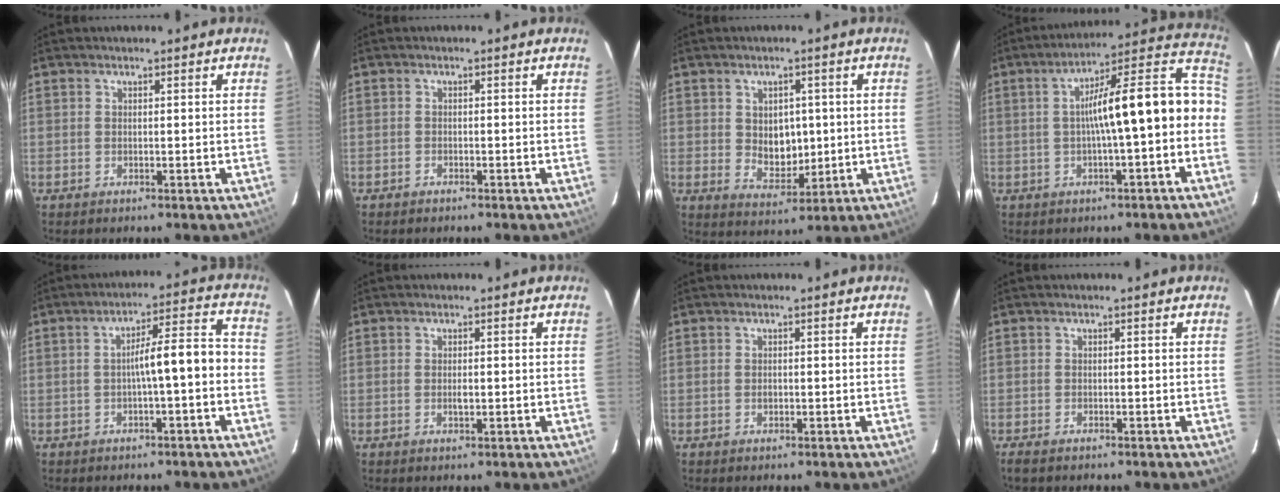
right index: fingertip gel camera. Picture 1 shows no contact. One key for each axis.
{"total": 0.8, "fx": -0.8, "fy": 0.3, "fz": 0.0, "tx": -0.008, "ty": 0.005, "tz": -0.014}
{"total": 6.5, "fx": 0.7, "fy": 5.1, "fz": 4.1, "tx": -0.067, "ty": -0.002, "tz": 0.025}
{"total": 15.5, "fx": -2.0, "fy": 2.6, "fz": 15.2, "tx": -0.200, "ty": 0.045, "tz": -0.027}
{"total": 7.1, "fx": -2.2, "fy": 0.7, "fz": 6.8, "tx": -0.101, "ty": 0.021, "tz": -0.020}
{"total": 1.3, "fx": -0.3, "fy": 0.6, "fz": 1.1, "tx": -0.020, "ty": -0.001, "tz": -0.004}
{"total": 0.8, "fx": -0.2, "fy": 0.6, "fz": 0.4, "tx": -0.007, "ty": 0.001, "tz": -0.004}
{"total": 2.4, "fx": -1.9, "fy": 0.8, "fz": 1.2, "tx": -0.033, "ty": -0.007, "tz": -0.036}